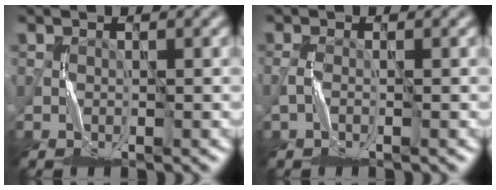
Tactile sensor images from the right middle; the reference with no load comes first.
{"total": 0.8, "force": [-0.6, 0.0, 0.6], "torque": [-0.015, 0.003, -0.012]}